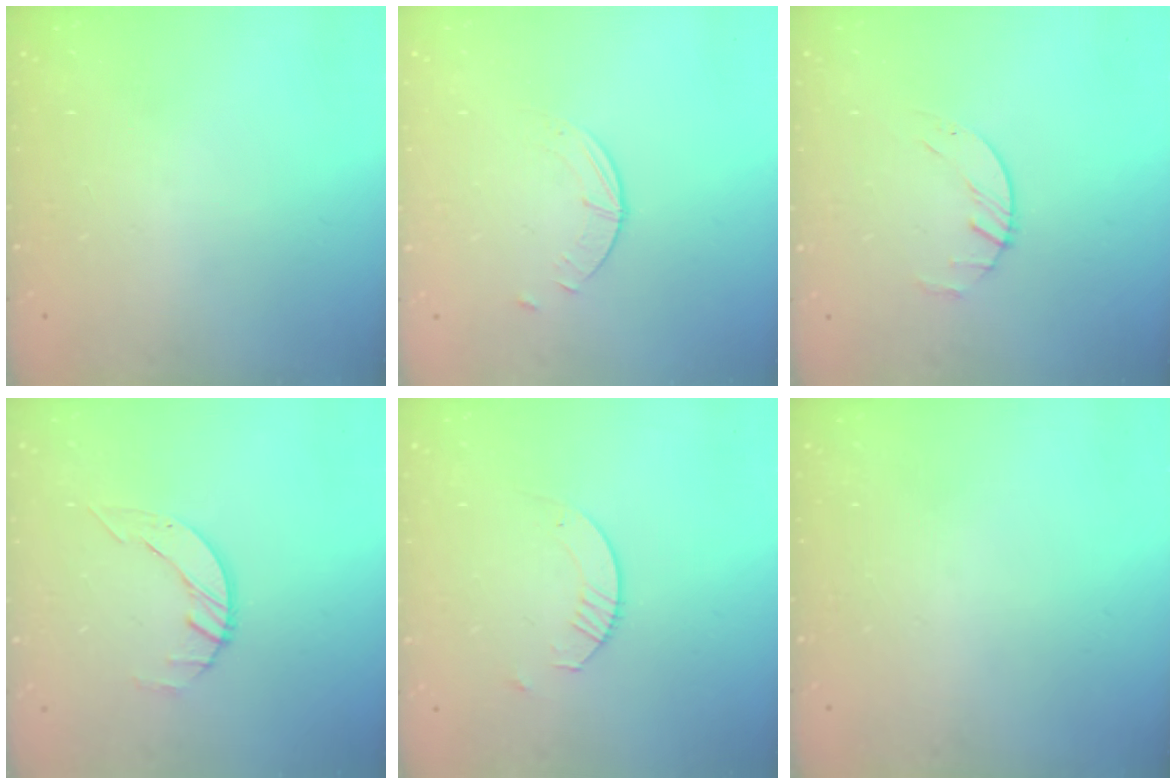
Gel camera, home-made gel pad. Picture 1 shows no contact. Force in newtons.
{"total": 0.9, "press": 0.9, "slide": 0.2}
{"total": 2.2, "press": 2.2, "slide": 0.4}
{"total": 3.3, "press": 3.2, "slide": 0.4}
{"total": 4.5, "press": 4.5, "slide": 0.5}
{"total": 0.0}